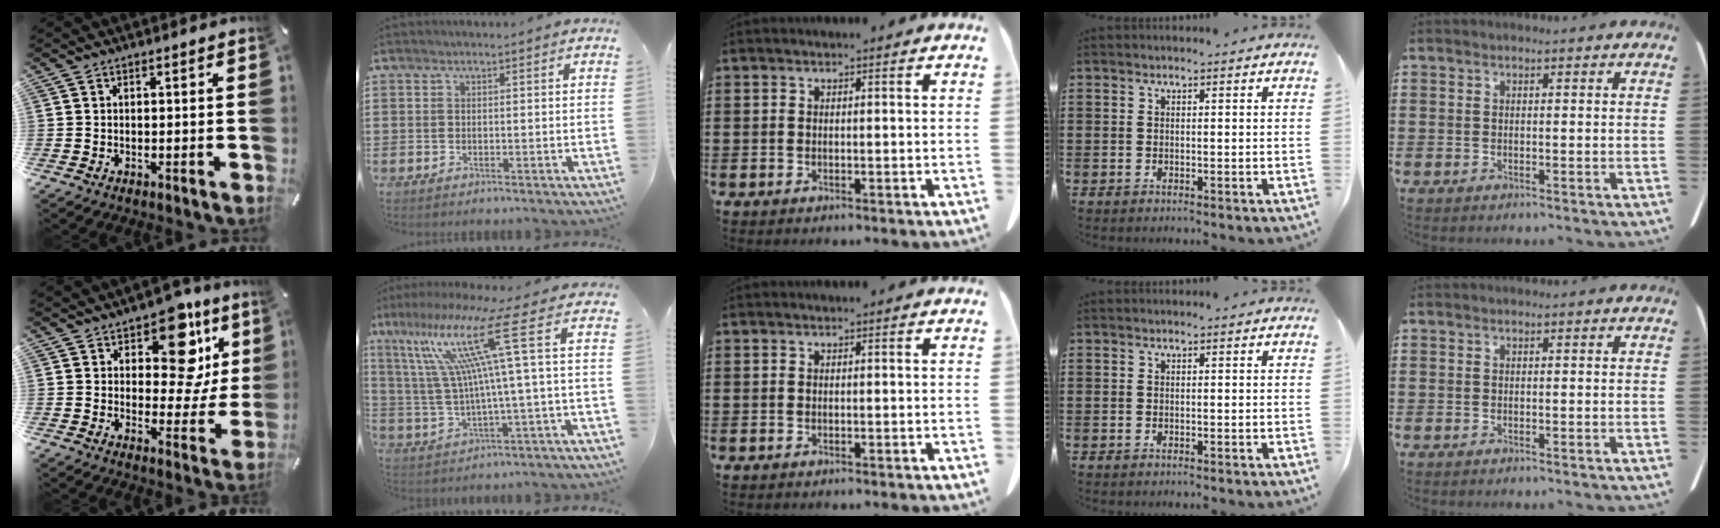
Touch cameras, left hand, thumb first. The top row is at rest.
{"thumb": {"total": 15.2, "force": [8.1, 8.3, 9.9], "torque": [-0.129, -0.049, 0.134]}, "index": {"total": 15.6, "force": [5.4, -0.2, 14.6], "torque": [-0.323, -0.024, 0.062]}}